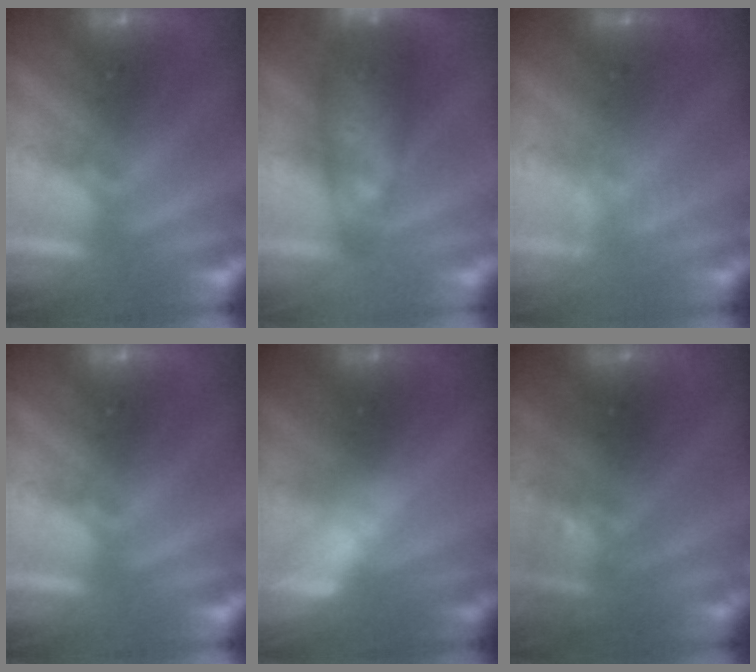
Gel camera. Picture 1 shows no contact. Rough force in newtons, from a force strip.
{"total": 6.9}
{"total": 1.2}
{"total": 0.0}
{"total": 2.6}
{"total": 3.0}